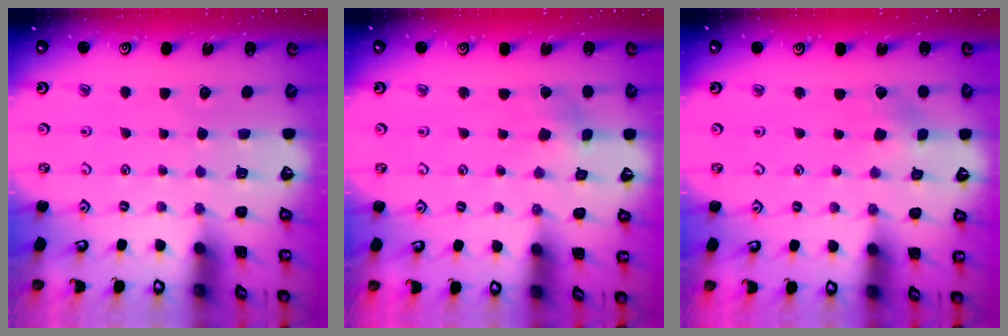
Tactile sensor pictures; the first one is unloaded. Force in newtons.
{"total": 2.5, "press": 2.4, "slide": 0.4}
{"total": 2.7, "press": 2.7, "slide": 0.3}